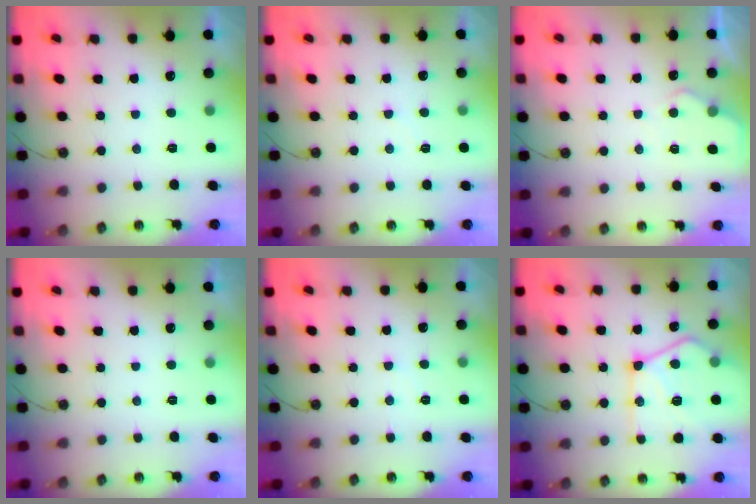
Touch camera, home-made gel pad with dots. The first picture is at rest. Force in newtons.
{"total": 2.3, "press": 2.2, "slide": 0.4}
{"total": 4.0, "press": 3.9, "slide": 0.5}
{"total": 0.0}
{"total": 3.3, "press": 3.2, "slide": 0.6}
{"total": 17.9, "press": 17.8, "slide": 1.9}